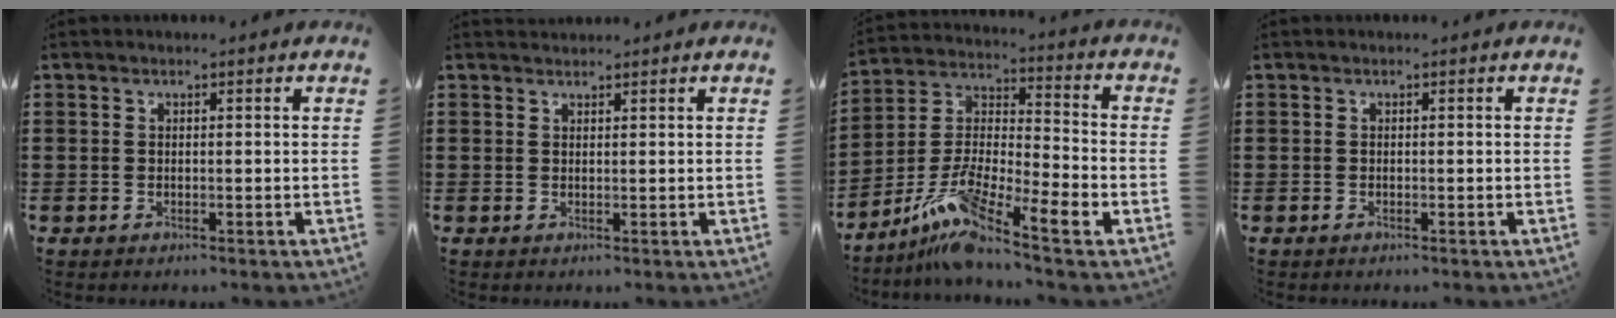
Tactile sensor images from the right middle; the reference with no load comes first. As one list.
[{"total": 1.0, "force": [1.0, 0.2, -0.1], "torque": [-0.001, 0.000, 0.020]}, {"total": 9.0, "force": [-6.4, 0.7, 6.3], "torque": [-0.144, -0.026, -0.137]}, {"total": 0.0}]